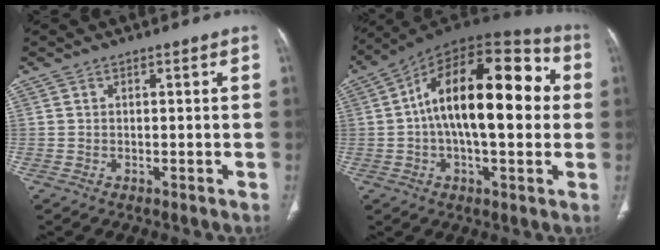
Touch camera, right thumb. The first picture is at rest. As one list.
[{"total": 23.2, "force": [2.1, 10.9, 20.4], "torque": [-0.301, 0.037, 0.019]}]